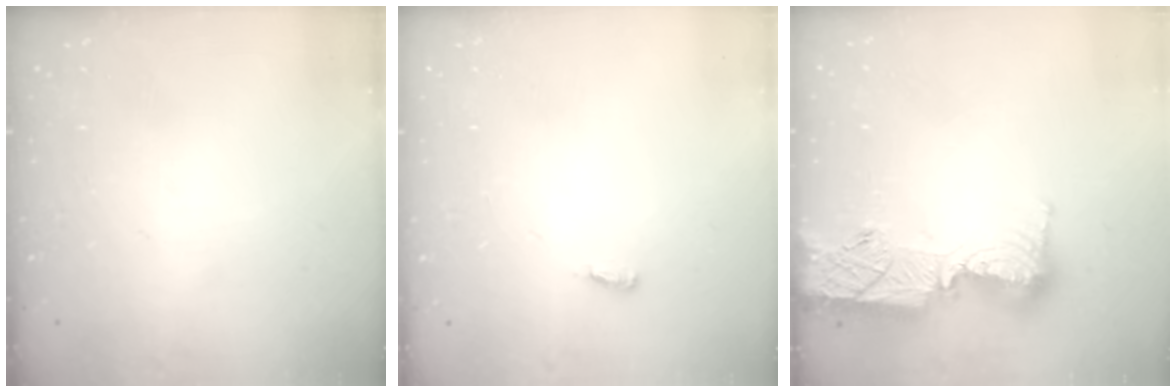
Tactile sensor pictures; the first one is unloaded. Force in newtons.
{"total": 2.6, "press": 2.4, "slide": 1.0}
{"total": 16.0, "press": 15.9, "slide": 1.4}